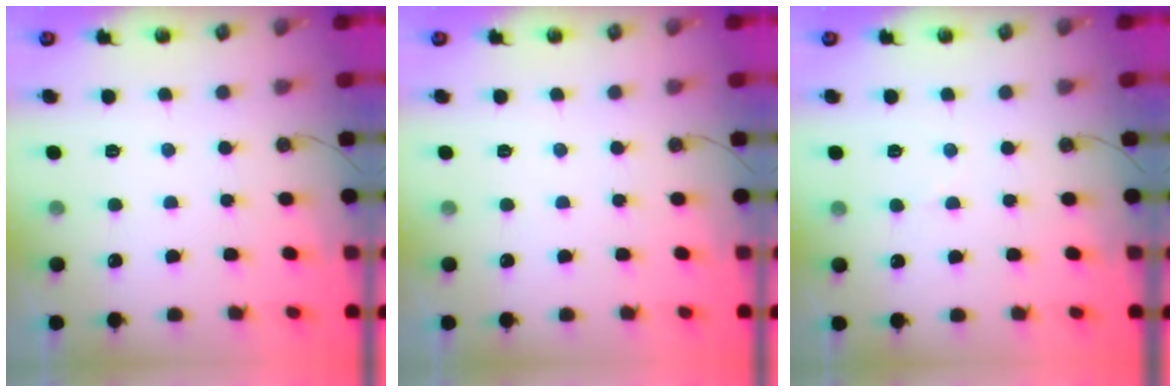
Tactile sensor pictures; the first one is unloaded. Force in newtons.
{"total": 0.0}
{"total": 5.9, "press": 5.8, "slide": 0.6}